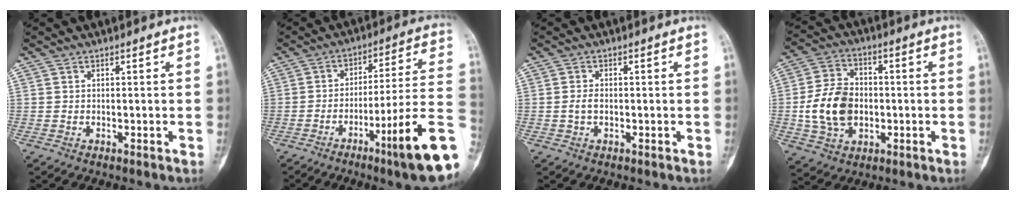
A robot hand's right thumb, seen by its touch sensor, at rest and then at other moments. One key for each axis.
{"total": 18.2, "fx": -7.6, "fy": 0.8, "fz": 16.5, "tx": -0.219, "ty": 0.031, "tz": -0.115}
{"total": 1.7, "fx": -0.3, "fy": 1.1, "fz": 1.3, "tx": -0.029, "ty": 0.004, "tz": -0.007}
{"total": 12.6, "fx": -1.3, "fy": 9.2, "fz": 8.4, "tx": -0.138, "ty": 0.015, "tz": -0.024}